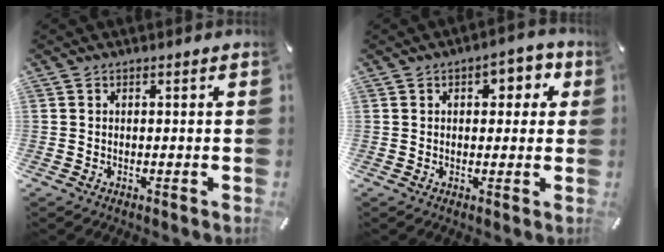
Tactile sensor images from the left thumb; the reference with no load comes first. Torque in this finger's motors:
{"motor_torque": [0.24, -0.10, 0.21, 0.16, 0.10]}